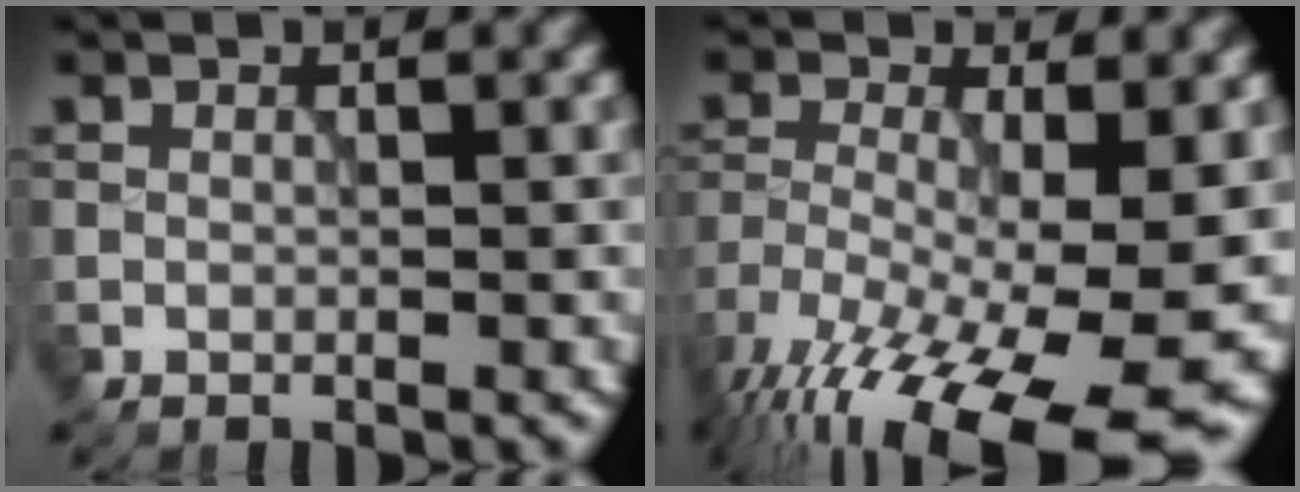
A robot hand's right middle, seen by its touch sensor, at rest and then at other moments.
{"total": 16.6, "force": [-8.5, 5.7, 13.1], "torque": [-0.244, -0.029, -0.126]}